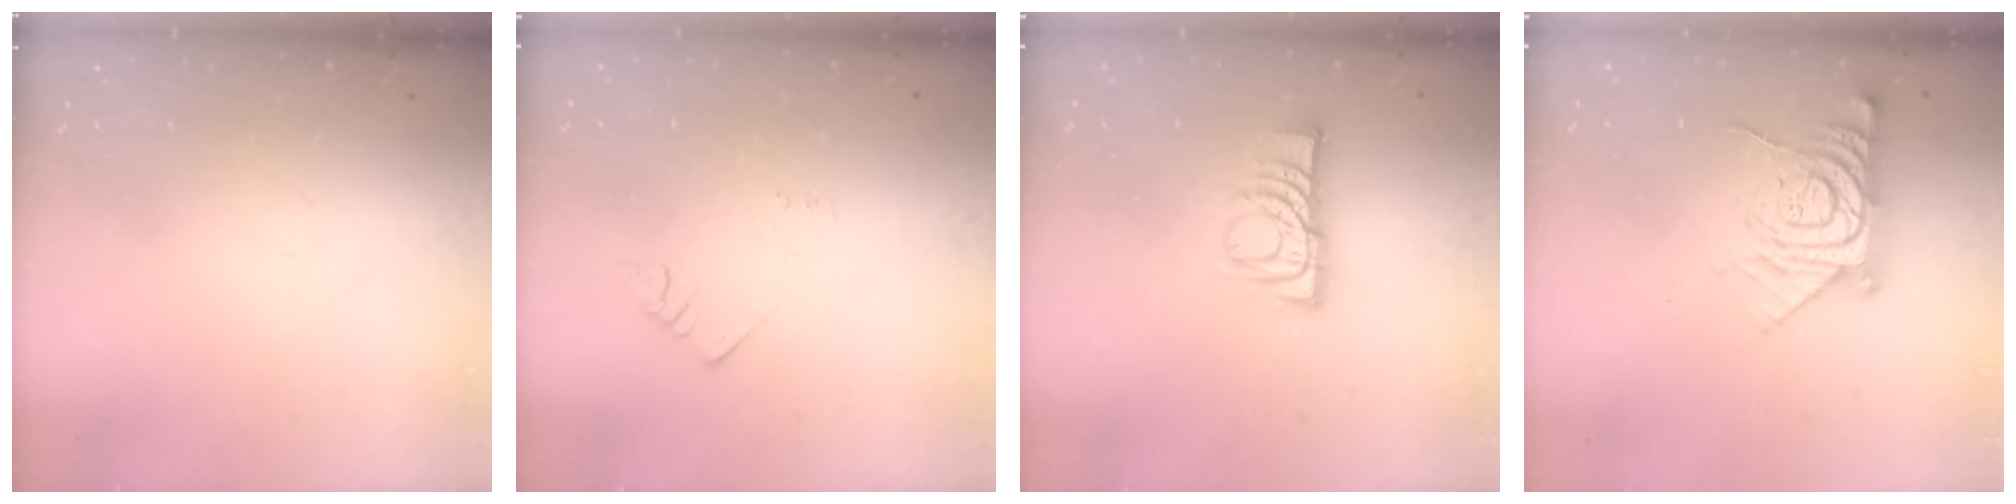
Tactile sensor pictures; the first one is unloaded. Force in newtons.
{"total": 1.5, "press": 1.5, "slide": 0.3}
{"total": 10.2, "press": 10.1, "slide": 0.8}
{"total": 13.0, "press": 13.0, "slide": 1.0}